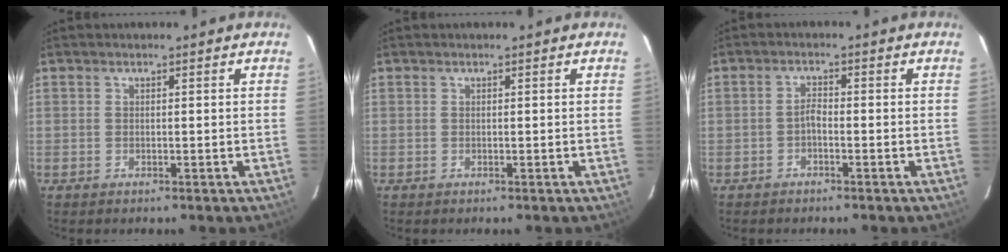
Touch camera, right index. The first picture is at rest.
{"total": 0.0}
{"total": 1.5, "force": [-1.0, 0.5, 1.0], "torque": [-0.020, 0.006, -0.021]}